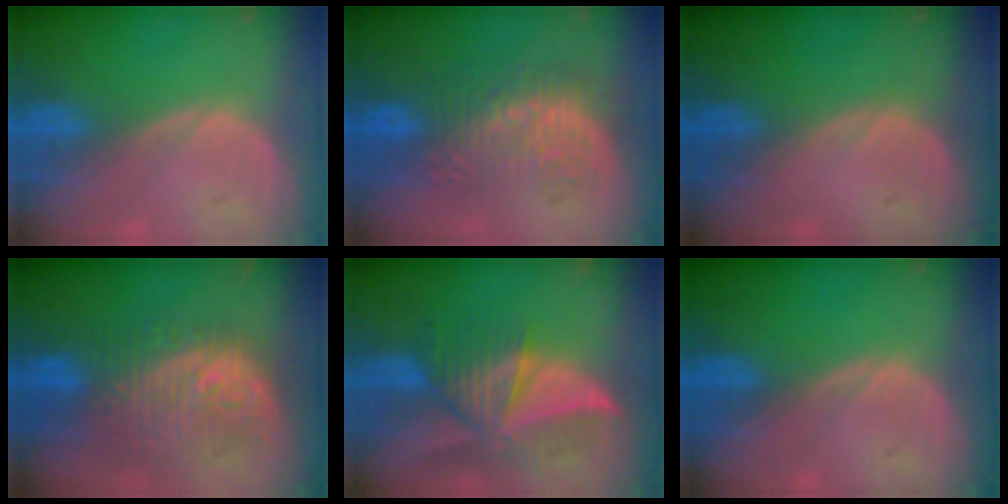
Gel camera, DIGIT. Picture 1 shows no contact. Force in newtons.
{"total": 8.8, "press": 8.6, "slide": 1.7}
{"total": 0.0}
{"total": 11.3, "press": 10.6, "slide": 3.9}
{"total": 9.3, "press": 8.4, "slide": 4.0}
{"total": 0.0}